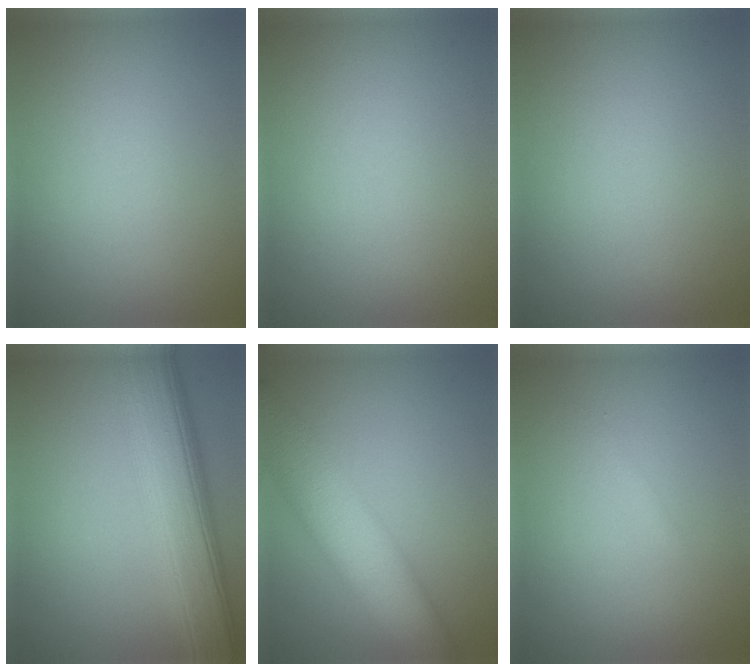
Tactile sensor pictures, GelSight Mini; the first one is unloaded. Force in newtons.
{"total": 0.0}
{"total": 0.0}
{"total": 9.7, "press": 9.7, "slide": 0.1}
{"total": 8.7, "press": 8.7, "slide": 0.3}
{"total": 0.6, "press": 0.6, "slide": 0.0}